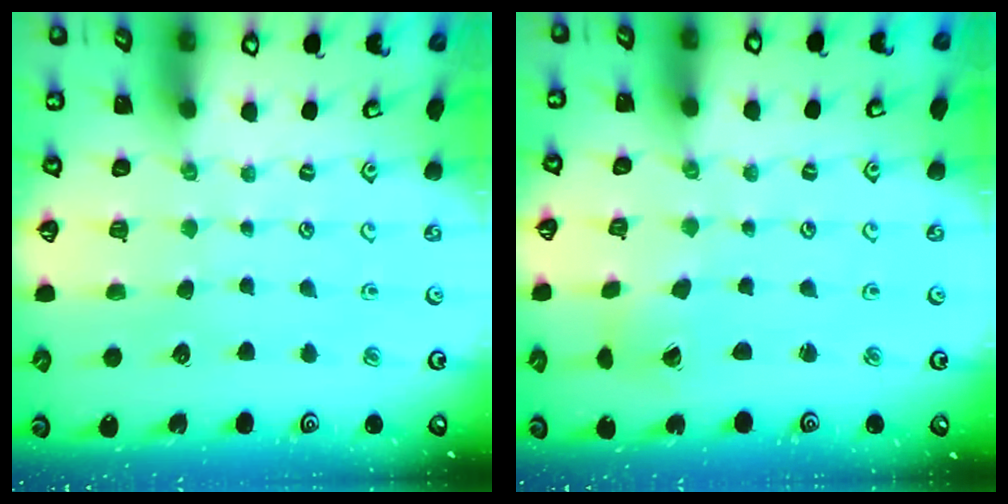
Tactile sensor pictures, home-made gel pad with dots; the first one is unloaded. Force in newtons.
{"total": 1.2, "press": 1.2, "slide": 0.2}